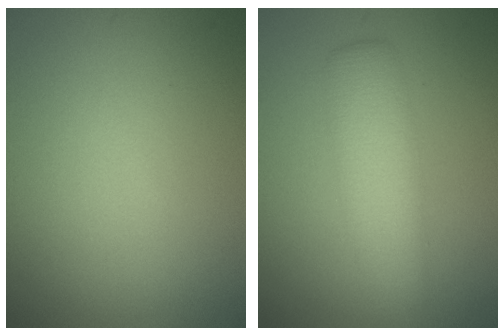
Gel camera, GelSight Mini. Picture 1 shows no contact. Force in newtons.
{"total": 4.5, "press": 4.5, "slide": 0.1}